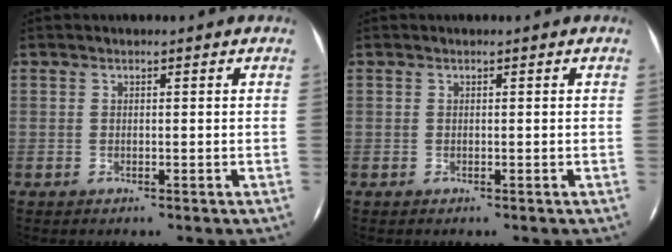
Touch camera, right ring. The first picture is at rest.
{"total": 0.0}